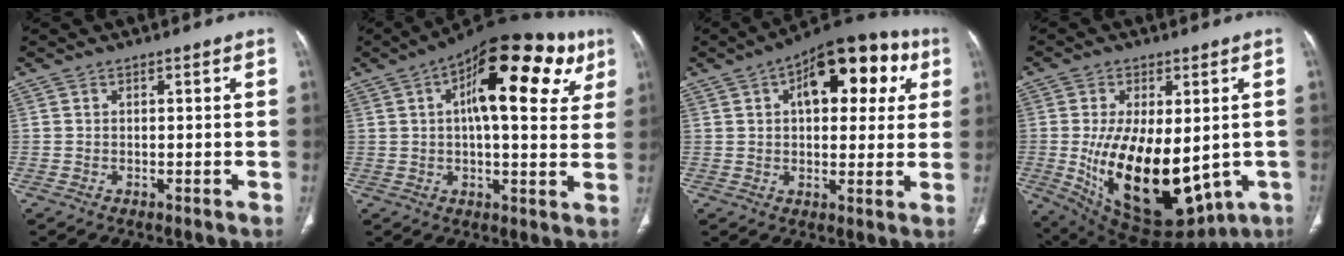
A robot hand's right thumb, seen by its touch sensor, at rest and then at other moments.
{"total": 22.9, "force": [8.3, 9.7, 19.0], "torque": [-0.240, 0.011, 0.110]}
{"total": 19.1, "force": [6.6, 9.9, 15.0], "torque": [-0.158, 0.016, 0.085]}
{"total": 22.5, "force": [-3.2, 12.1, 18.7], "torque": [-0.309, -0.025, -0.010]}